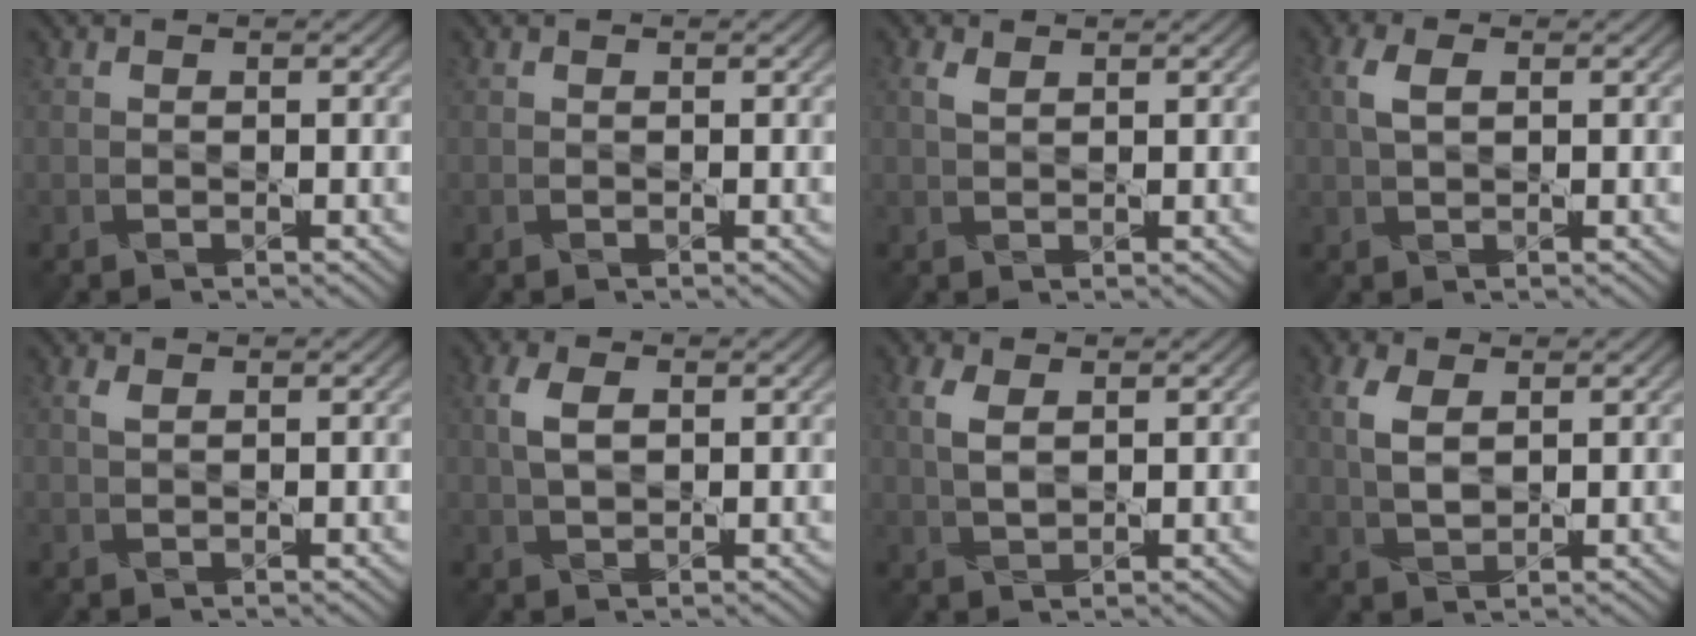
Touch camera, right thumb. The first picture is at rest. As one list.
[{"total": 0.0}, {"total": 1.4, "force": [1.0, 0.5, 1.0], "torque": [-0.027, 0.004, 0.017]}, {"total": 2.7, "force": [0.9, 1.3, 2.2], "torque": [-0.059, 0.006, 0.014]}, {"total": 1.1, "force": [0.7, 0.3, 0.8], "torque": [-0.022, 0.003, 0.012]}, {"total": 3.2, "force": [1.0, 1.6, 2.6], "torque": [-0.067, 0.005, 0.016]}, {"total": 2.9, "force": [1.2, 1.3, 2.3], "torque": [-0.062, 0.005, 0.023]}, {"total": 3.9, "force": [1.5, 2.0, 3.0], "torque": [-0.078, 0.005, 0.028]}]